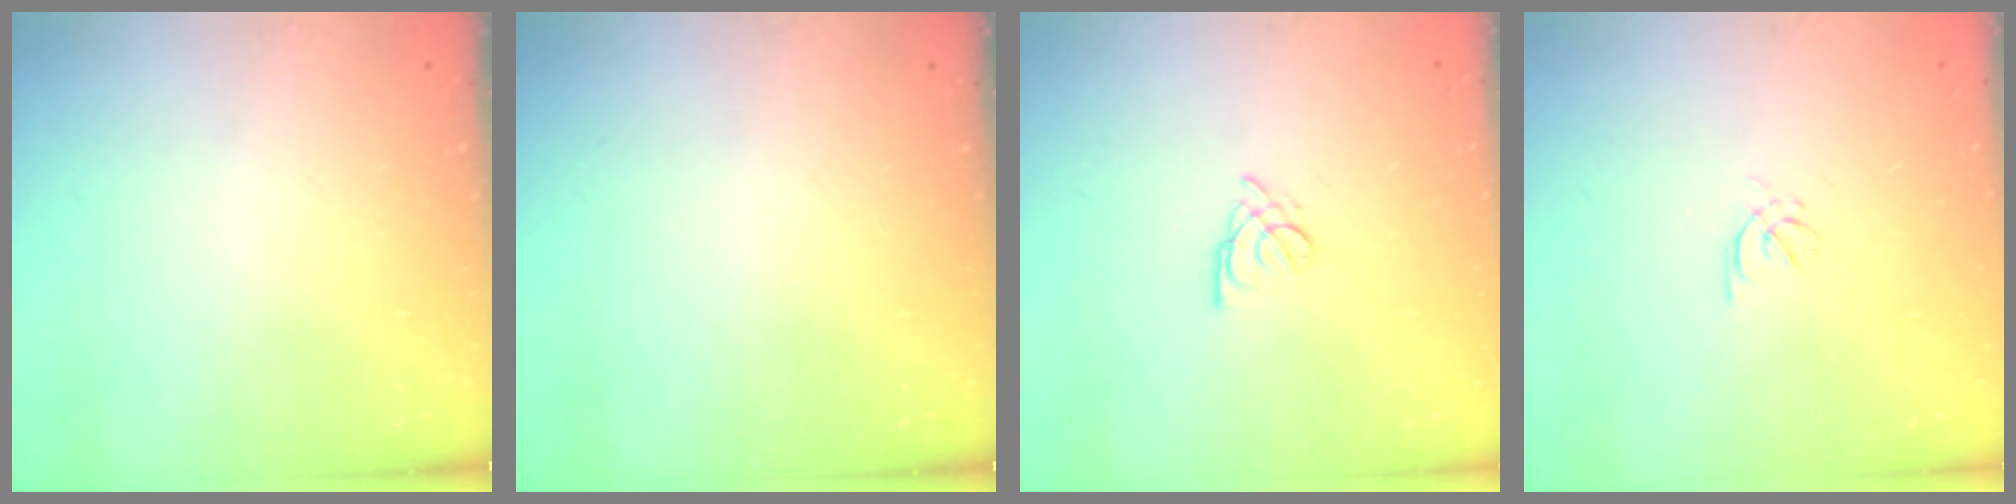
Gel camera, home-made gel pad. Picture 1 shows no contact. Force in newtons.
{"total": 0.0}
{"total": 1.6, "press": 1.5, "slide": 0.5}
{"total": 2.1, "press": 2.0, "slide": 0.6}